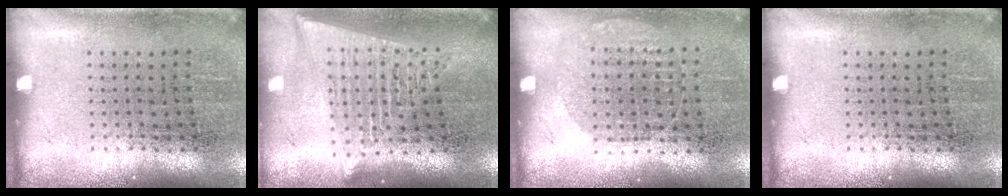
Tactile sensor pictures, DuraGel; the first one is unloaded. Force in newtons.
{"total": 2.0, "press": 1.7, "slide": 1.0}
{"total": 0.6, "press": 0.5, "slide": 0.3}
{"total": 0.0}